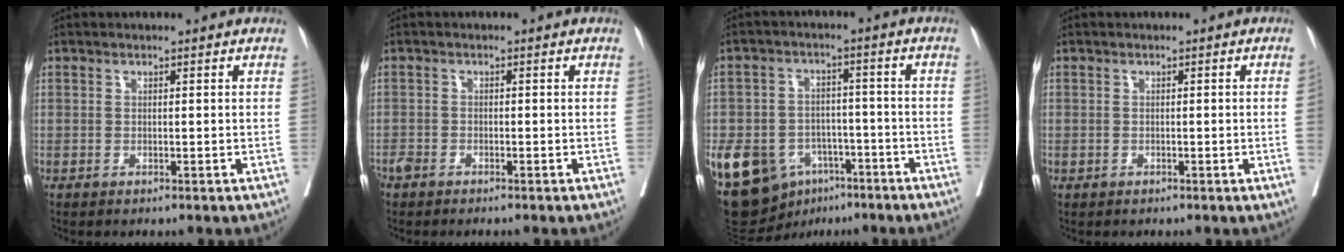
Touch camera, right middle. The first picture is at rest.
{"total": 1.6, "force": [-1.4, 0.5, 0.6], "torque": [-0.013, -0.001, -0.026]}
{"total": 17.9, "force": [-8.6, 12.8, 8.9], "torque": [-0.199, 0.011, -0.128]}
{"total": 1.0, "force": [-0.1, -0.3, 0.9], "torque": [-0.011, 0.001, -0.002]}